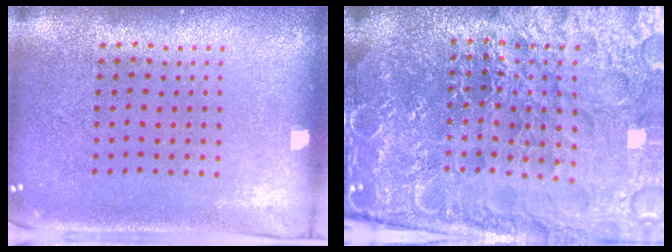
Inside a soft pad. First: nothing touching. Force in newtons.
{"total": 5.5, "press": 5.1, "slide": 2.0}